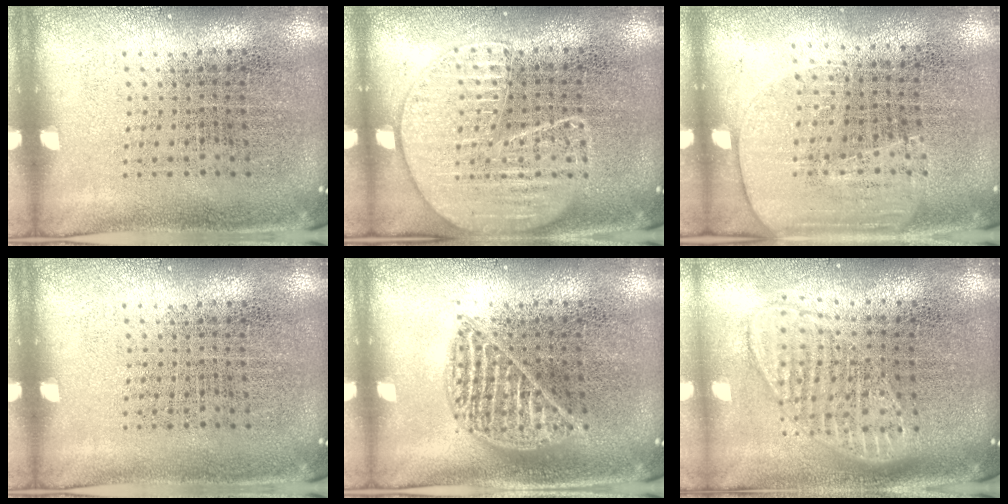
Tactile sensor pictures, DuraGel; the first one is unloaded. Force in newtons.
{"total": 1.5, "press": 1.5, "slide": 0.1}
{"total": 1.6, "press": 1.4, "slide": 0.9}
{"total": 0.0}
{"total": 1.0, "press": 1.0, "slide": 0.1}
{"total": 1.8, "press": 1.5, "slide": 1.0}